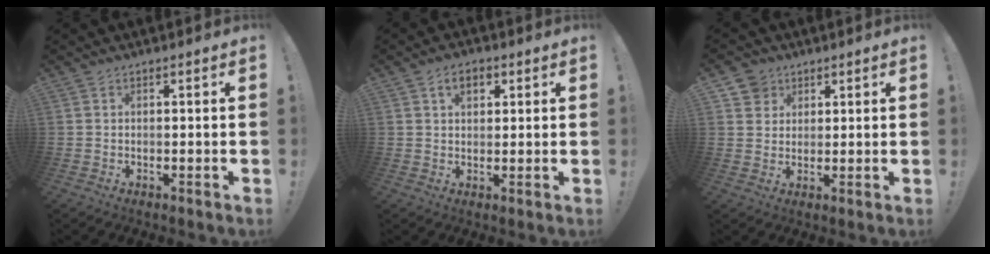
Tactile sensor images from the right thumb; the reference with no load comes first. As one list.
[{"total": 4.8, "force": [2.0, 3.1, 3.1], "torque": [-0.037, 0.001, 0.033]}, {"total": 4.7, "force": [2.9, 3.7, 0.4], "torque": [-0.002, -0.016, 0.055]}]